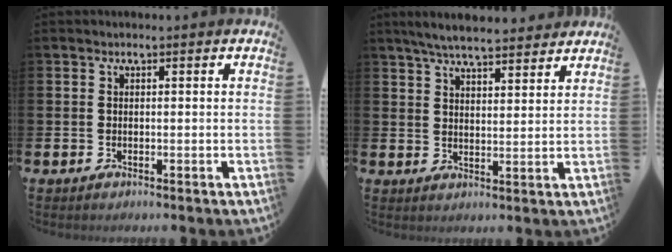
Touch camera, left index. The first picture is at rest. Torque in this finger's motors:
{"motor_torque": [0.06, -0.33, 0.70, 0.20]}